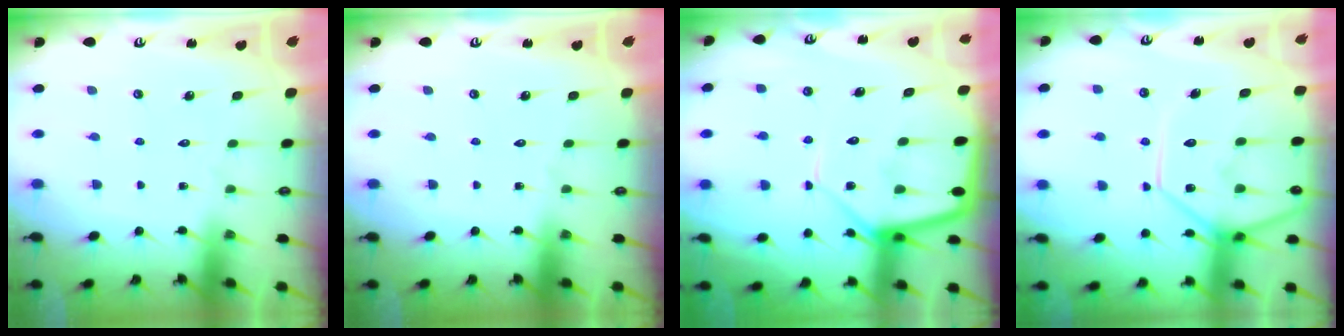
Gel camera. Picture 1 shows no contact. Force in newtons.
{"total": 0.0}
{"total": 12.0, "press": 12.0, "slide": 1.2}
{"total": 14.6, "press": 14.5, "slide": 1.5}